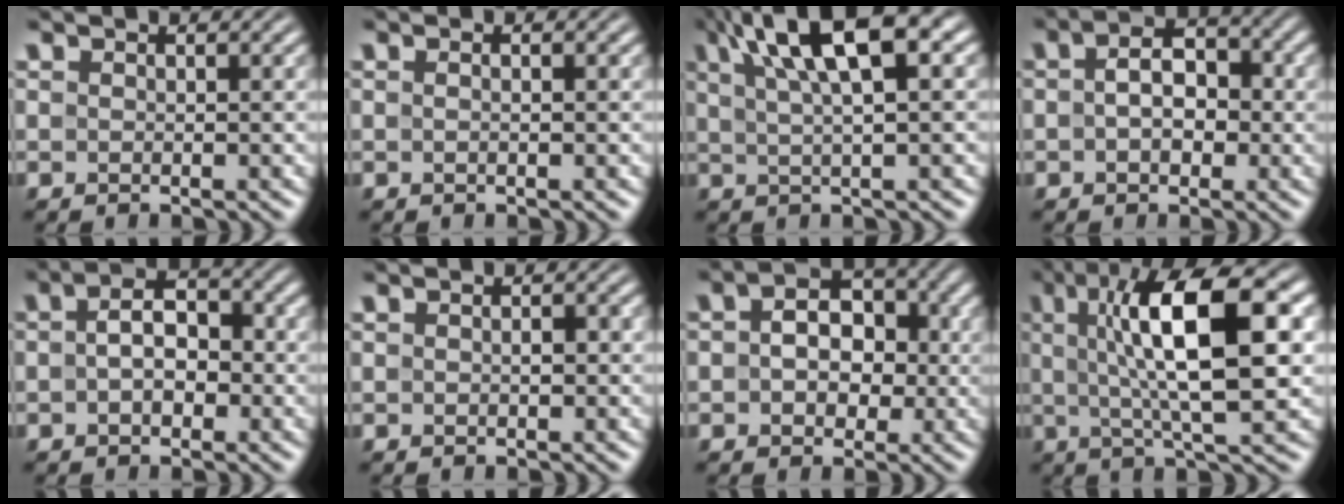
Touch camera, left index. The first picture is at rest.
{"total": 0.8, "force": [0.2, 0.2, 0.7], "torque": [-0.008, -0.010, -0.001]}
{"total": 8.7, "force": [3.8, 2.7, 7.3], "torque": [-0.112, 0.021, 0.061]}
{"total": 4.6, "force": [0.2, 3.1, 3.4], "torque": [-0.041, 0.010, -0.011]}
{"total": 4.2, "force": [0.0, 2.7, 3.3], "torque": [-0.043, 0.009, -0.012]}
{"total": 0.8, "force": [0.0, 0.4, 0.6], "torque": [-0.009, -0.001, 0.000]}
{"total": 5.4, "force": [0.5, 3.9, 3.7], "torque": [-0.043, 0.010, -0.008]}
{"total": 11.3, "force": [2.2, 3.3, 10.6], "torque": [-0.165, 0.013, 0.037]}